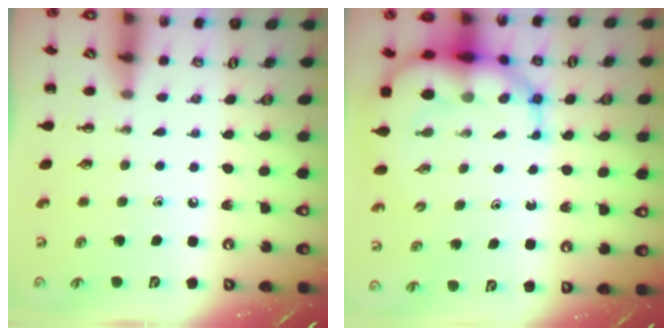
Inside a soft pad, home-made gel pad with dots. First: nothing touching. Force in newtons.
{"total": 11.1, "press": 10.7, "slide": 3.1}